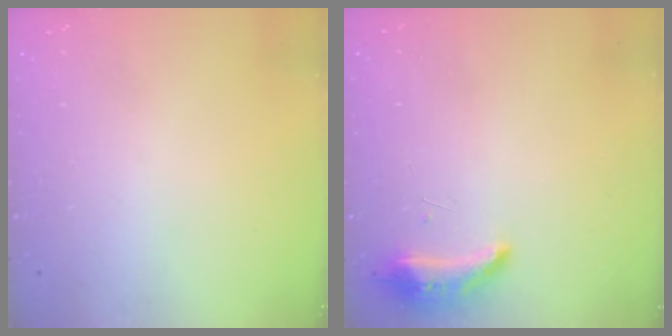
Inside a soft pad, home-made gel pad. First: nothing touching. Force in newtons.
{"total": 8.5, "press": 8.3, "slide": 2.0}